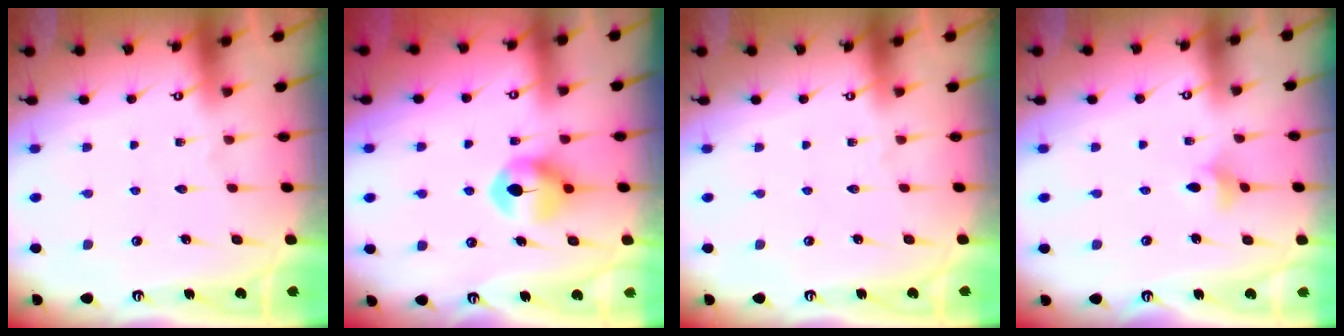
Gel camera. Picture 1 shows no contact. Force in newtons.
{"total": 8.0, "press": 7.9, "slide": 0.3}
{"total": 0.0}
{"total": 4.1, "press": 4.0, "slide": 0.9}